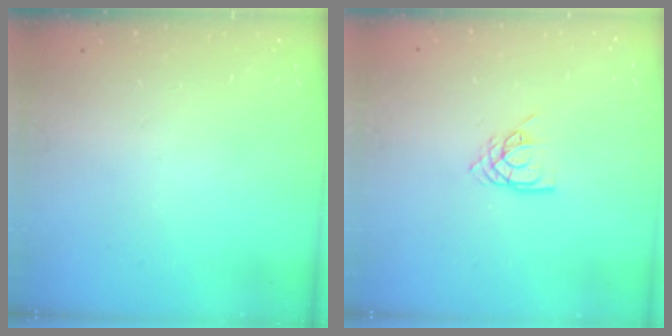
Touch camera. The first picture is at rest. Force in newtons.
{"total": 7.9, "press": 7.8, "slide": 0.9}